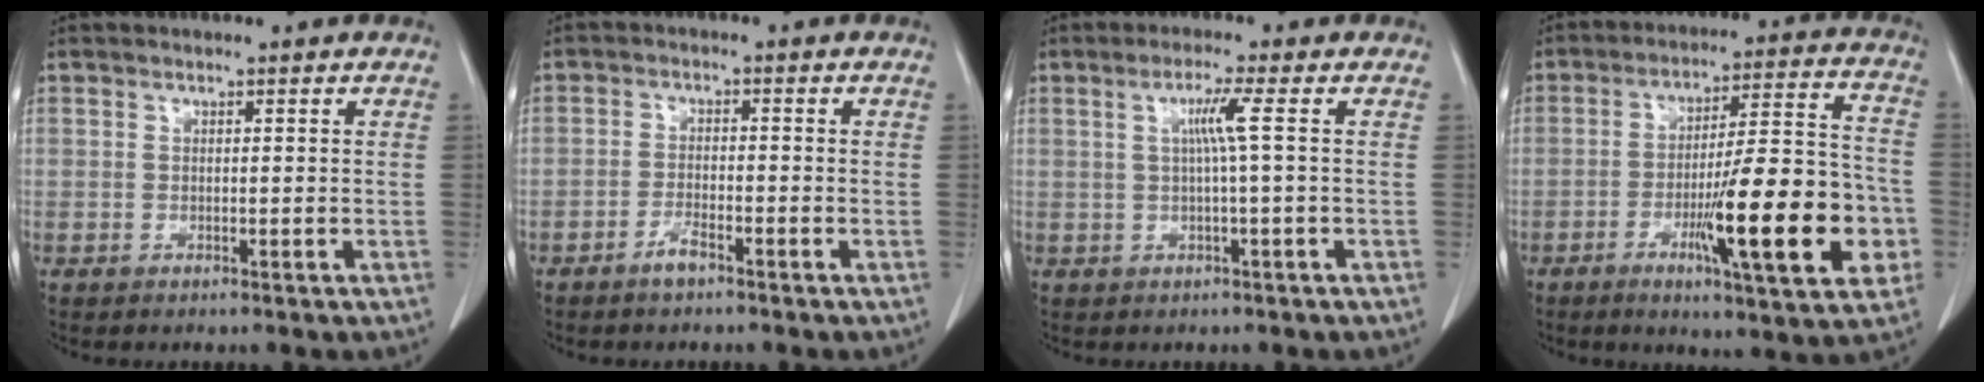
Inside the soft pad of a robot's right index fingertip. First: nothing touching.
{"total": 2.4, "force": [-1.9, 0.4, 1.5], "torque": [-0.029, 0.000, -0.036]}
{"total": 3.6, "force": [0.5, -1.0, 3.4], "torque": [-0.068, 0.004, 0.011]}
{"total": 18.8, "force": [-5.6, 2.4, 17.7], "torque": [-0.245, 0.005, -0.079]}